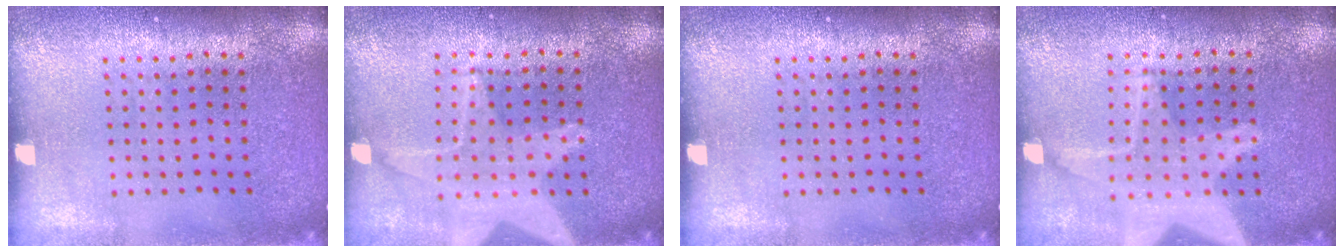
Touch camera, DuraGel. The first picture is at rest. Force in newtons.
{"total": 1.7, "press": 1.5, "slide": 0.7}
{"total": 0.0}
{"total": 2.3, "press": 2.3, "slide": 0.3}